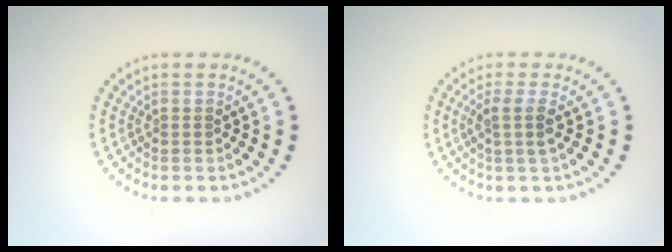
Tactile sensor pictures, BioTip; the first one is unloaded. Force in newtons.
{"total": 1.9, "press": 1.5, "slide": 1.1}